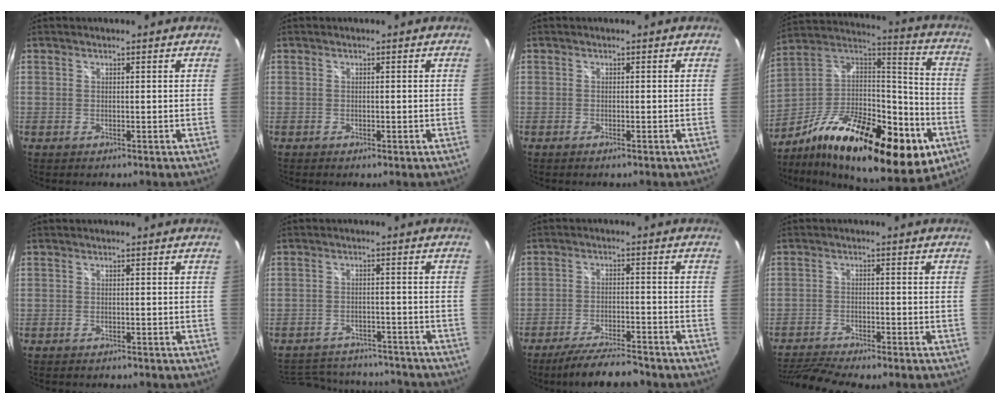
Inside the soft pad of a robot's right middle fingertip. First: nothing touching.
{"total": 0.6, "force": [-0.3, 0.3, 0.4], "torque": [-0.005, -0.001, -0.006]}
{"total": 0.9, "force": [-0.7, 0.1, 0.6], "torque": [-0.011, -0.002, -0.013]}
{"total": 31.4, "force": [-15.0, 12.6, 24.5], "torque": [-0.402, -0.013, -0.240]}
{"total": 2.0, "force": [-1.9, 0.5, 0.6], "torque": [-0.014, -0.012, -0.028]}
{"total": 16.4, "force": [-14.5, 5.7, 5.3], "torque": [-0.117, 0.021, -0.187]}
{"total": 10.7, "force": [-9.5, 1.4, 4.7], "torque": [-0.103, -0.008, -0.153]}
{"total": 9.3, "force": [-8.5, 0.4, 3.8], "torque": [-0.100, -0.018, -0.146]}